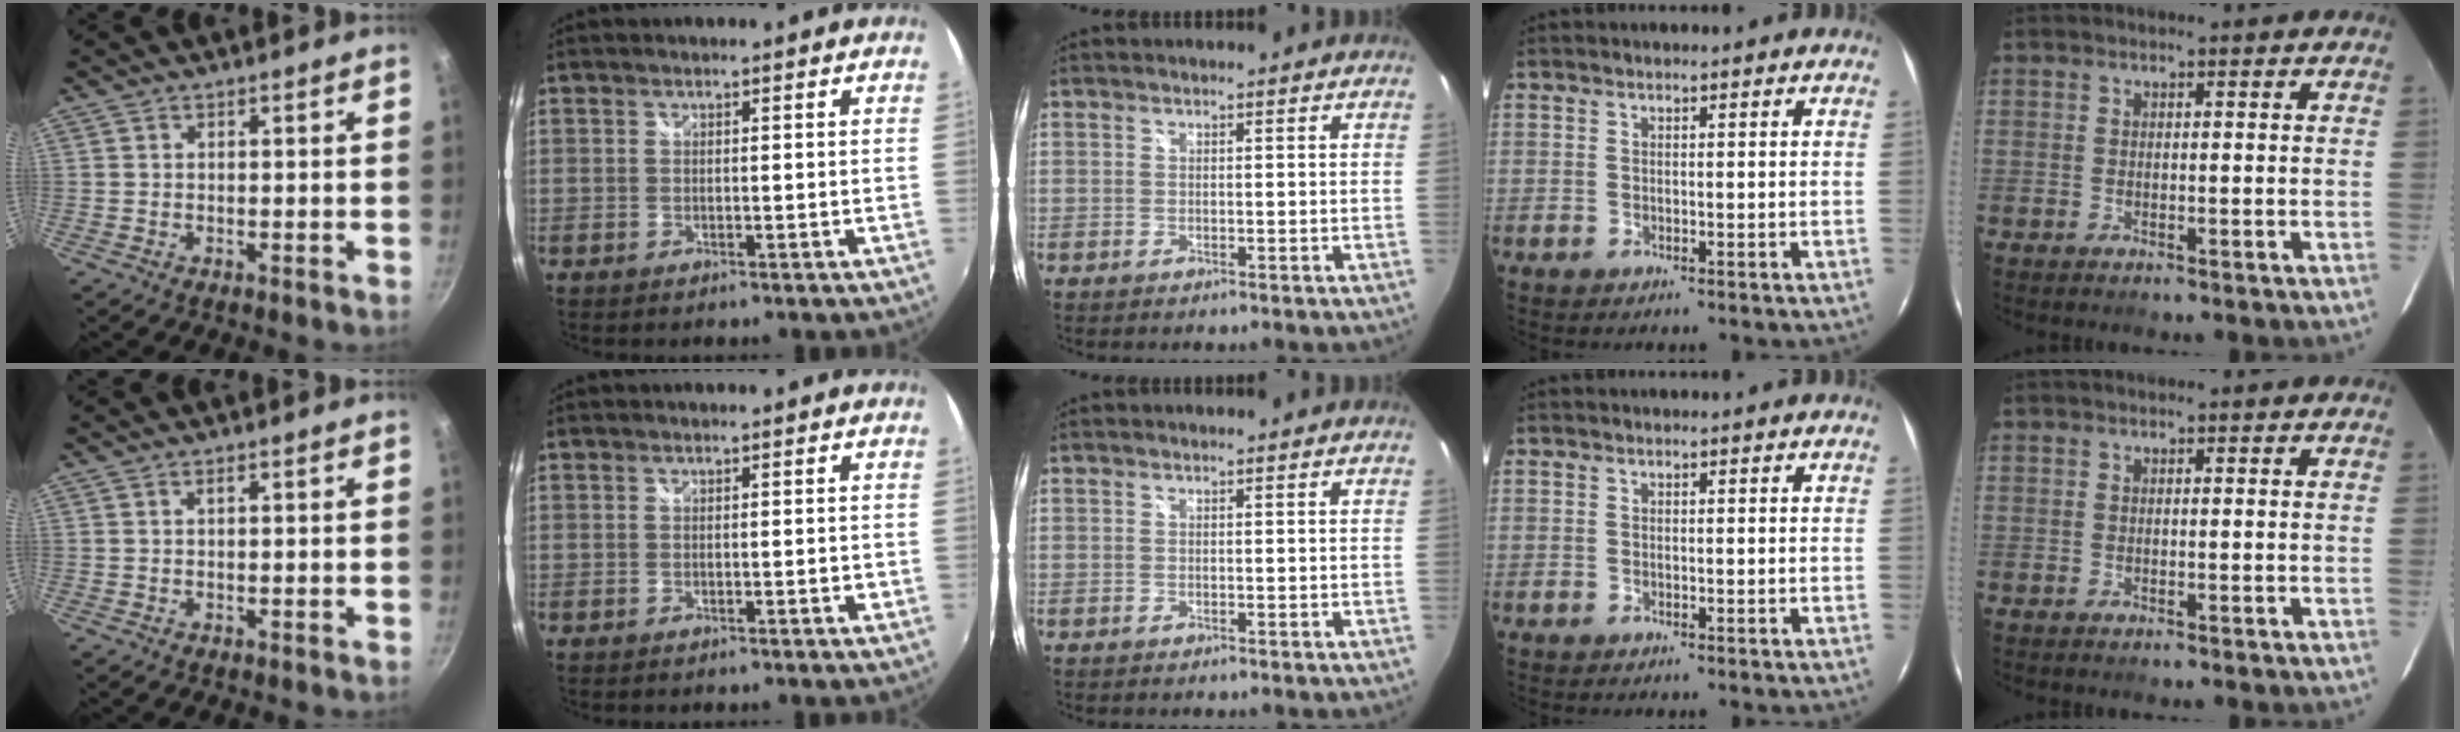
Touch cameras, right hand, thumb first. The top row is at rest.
{"thumb": {"total": 0.6, "force": [0.2, 0.1, 0.5], "torque": [-0.009, 0.003, 0.005]}, "index": {"total": 0.7, "force": [-0.2, 0.3, 0.6], "torque": [-0.007, 0.004, -0.001]}}